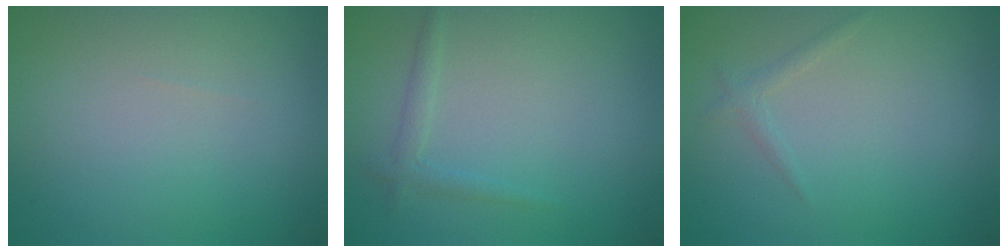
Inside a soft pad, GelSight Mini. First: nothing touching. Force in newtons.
{"total": 1.2, "press": 1.2, "slide": 0.0}
{"total": 0.9, "press": 0.9, "slide": 0.1}